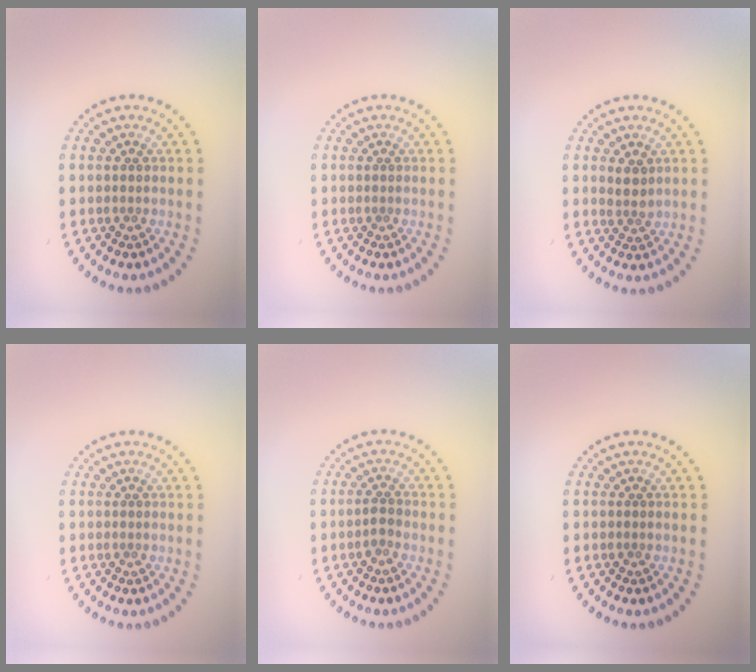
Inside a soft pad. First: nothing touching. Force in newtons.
{"total": 0.0}
{"total": 1.6, "press": 1.3, "slide": 0.9}
{"total": 0.0}
{"total": 1.1, "press": 1.0, "slide": 0.4}
{"total": 0.0}